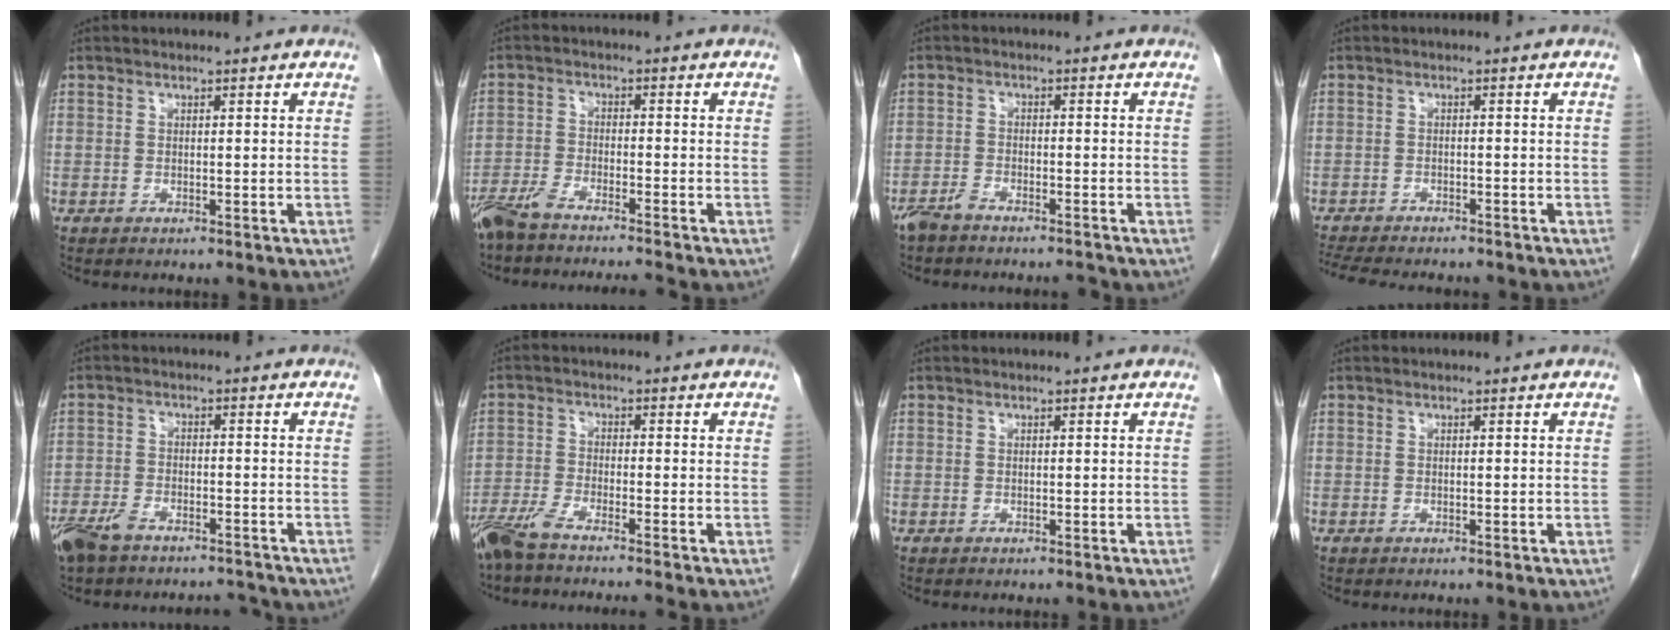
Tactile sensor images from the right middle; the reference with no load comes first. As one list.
[{"total": 8.3, "force": [-7.5, -0.3, 3.5], "torque": [-0.056, -0.009, -0.128]}, {"total": 3.8, "force": [-3.6, 0.3, 1.2], "torque": [-0.020, -0.005, -0.066]}, {"total": 11.7, "force": [-10.4, 2.7, 4.8], "torque": [-0.093, -0.012, -0.146]}, {"total": 8.3, "force": [-7.1, 2.6, 3.3], "torque": [-0.067, 0.001, -0.123]}, {"total": 6.9, "force": [-5.9, -0.6, 3.5], "torque": [-0.061, -0.018, -0.108]}, {"total": 0.0}, {"total": 0.0}]